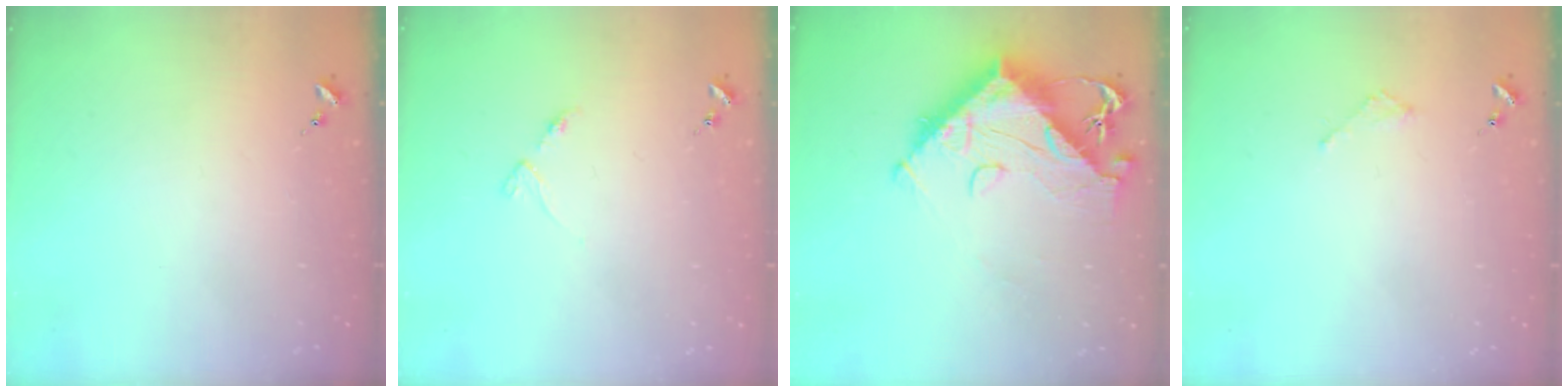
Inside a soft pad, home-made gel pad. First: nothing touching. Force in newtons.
{"total": 3.5, "press": 3.5, "slide": 0.4}
{"total": 17.1, "press": 17.0, "slide": 1.9}
{"total": 2.1, "press": 2.1, "slide": 0.2}